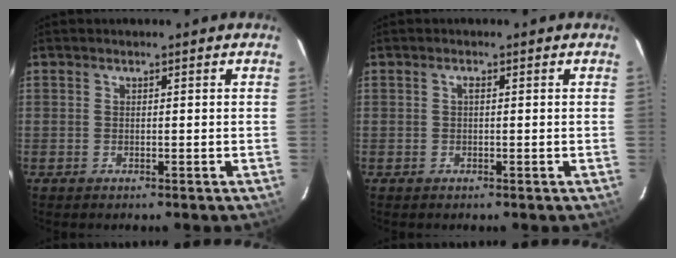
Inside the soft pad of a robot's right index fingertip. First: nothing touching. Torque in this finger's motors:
{"motor_torque": [0.06, 0.01, 0.09, 0.02]}